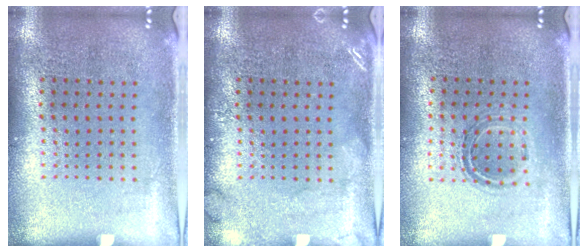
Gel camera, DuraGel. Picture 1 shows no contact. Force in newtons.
{"total": 1.5, "press": 1.5, "slide": 0.2}
{"total": 1.1, "press": 1.0, "slide": 0.5}